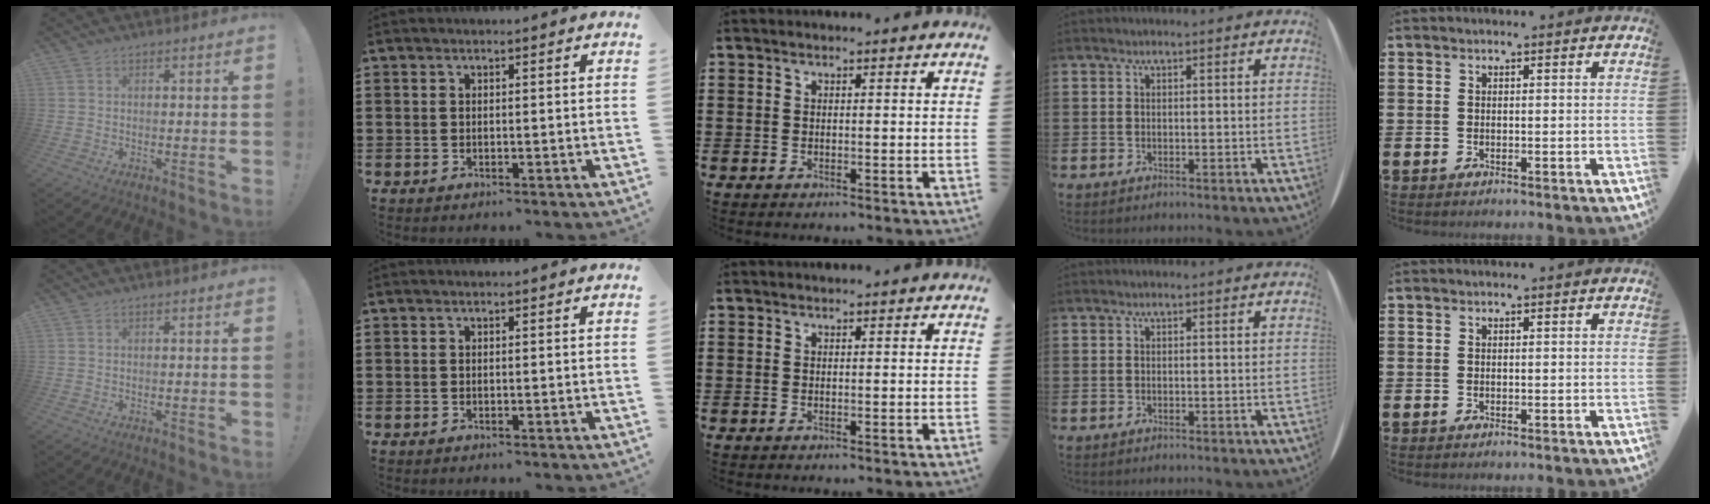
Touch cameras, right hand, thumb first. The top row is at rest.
{}